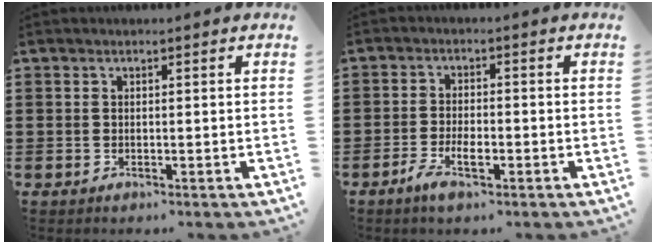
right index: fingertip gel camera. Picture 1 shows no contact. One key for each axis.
{"total": 3.7, "fx": -1.9, "fy": 1.3, "fz": 2.9, "tx": -0.064, "ty": -0.001, "tz": -0.039}